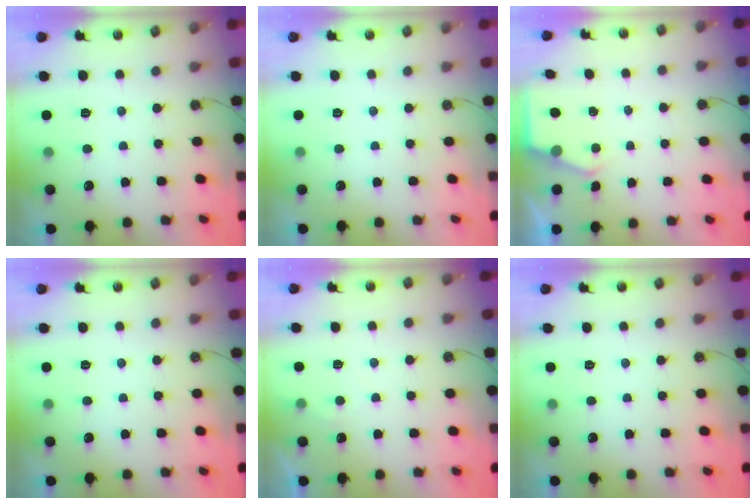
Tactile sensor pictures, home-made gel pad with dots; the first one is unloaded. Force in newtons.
{"total": 0.0}
{"total": 2.8, "press": 2.8, "slide": 0.4}
{"total": 0.0}
{"total": 2.3, "press": 2.2, "slide": 0.3}
{"total": 0.0}